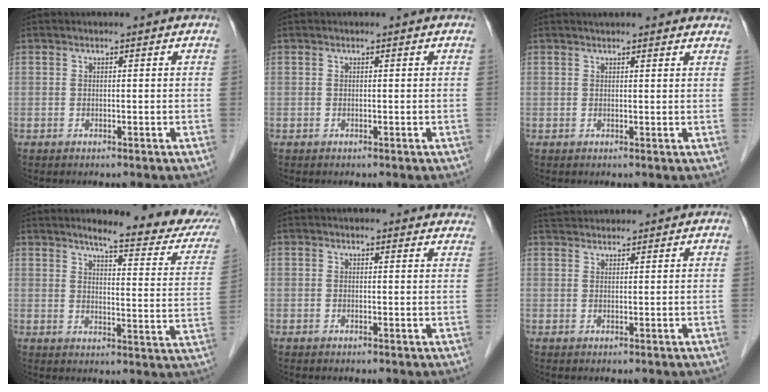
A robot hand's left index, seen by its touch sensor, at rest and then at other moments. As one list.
[{"total": 0.0}, {"total": 7.6, "force": [6.9, 1.6, 2.9], "torque": [-0.032, 0.021, 0.074]}, {"total": 17.2, "force": [15.0, 1.7, 8.2], "torque": [-0.093, -0.051, 0.170]}, {"total": 8.2, "force": [7.6, 2.3, 2.2], "torque": [-0.005, 0.015, 0.068]}, {"total": 5.2, "force": [5.1, 0.5, 1.1], "torque": [-0.022, 0.041, 0.085]}]